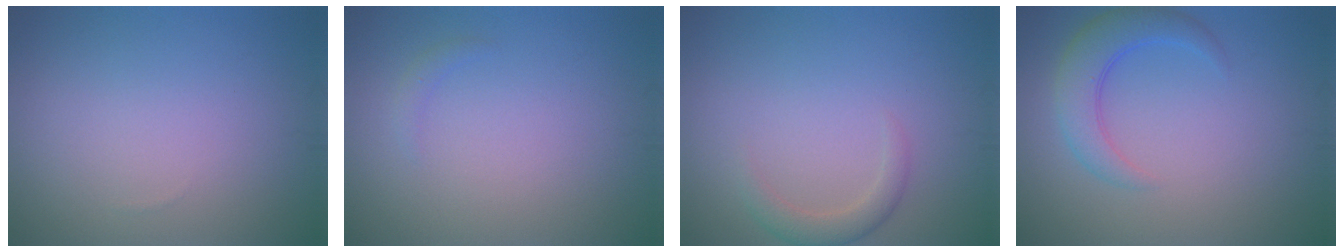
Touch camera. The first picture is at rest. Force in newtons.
{"total": 0.7, "press": 0.7, "slide": 0.1}
{"total": 1.9, "press": 1.9, "slide": 0.1}
{"total": 3.8, "press": 3.7, "slide": 0.3}